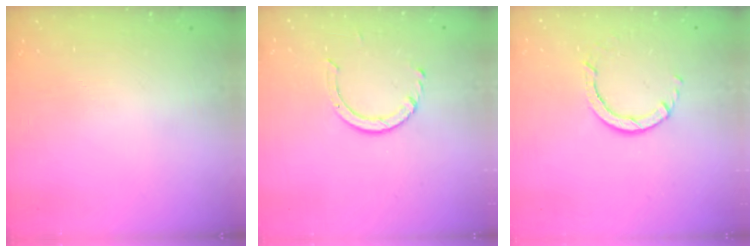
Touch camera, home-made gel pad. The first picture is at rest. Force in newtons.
{"total": 4.0, "press": 3.9, "slide": 0.5}
{"total": 3.0, "press": 3.0, "slide": 0.4}